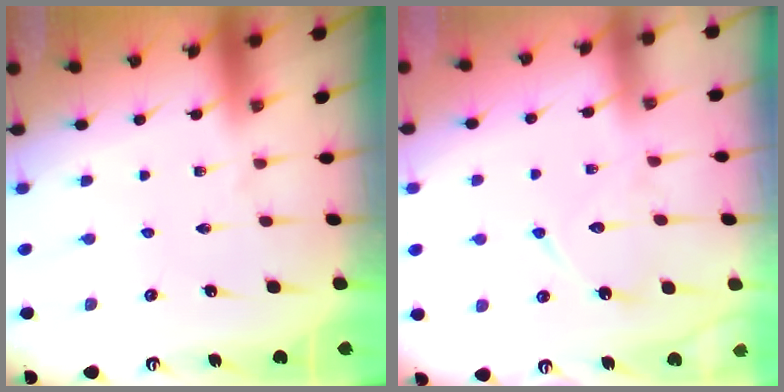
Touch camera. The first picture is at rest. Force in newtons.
{"total": 9.3, "press": 9.3, "slide": 0.2}